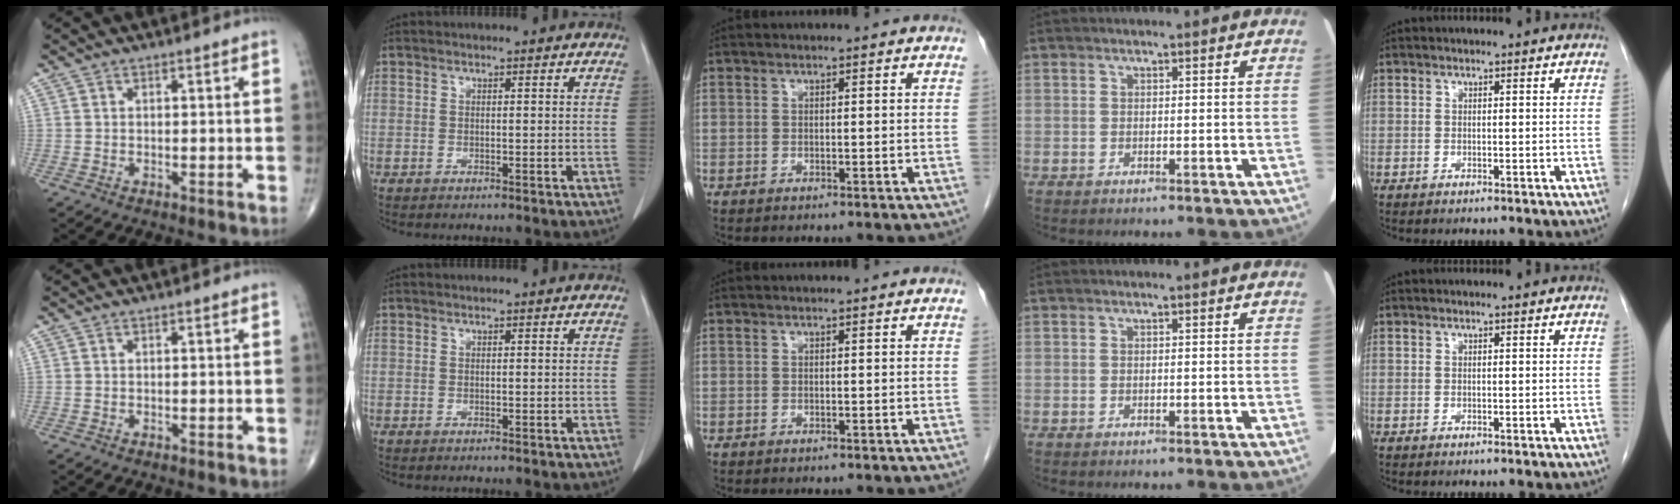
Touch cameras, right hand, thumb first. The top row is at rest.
{}